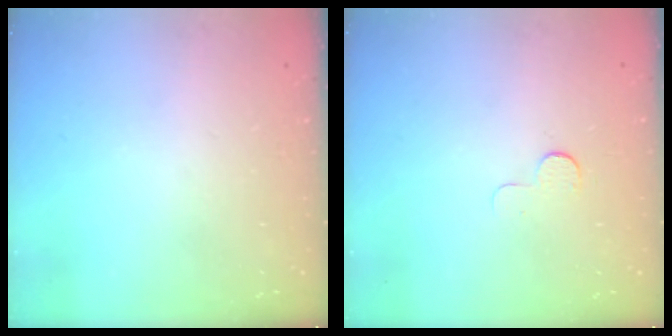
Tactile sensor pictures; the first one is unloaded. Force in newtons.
{"total": 3.9, "press": 3.9, "slide": 0.4}